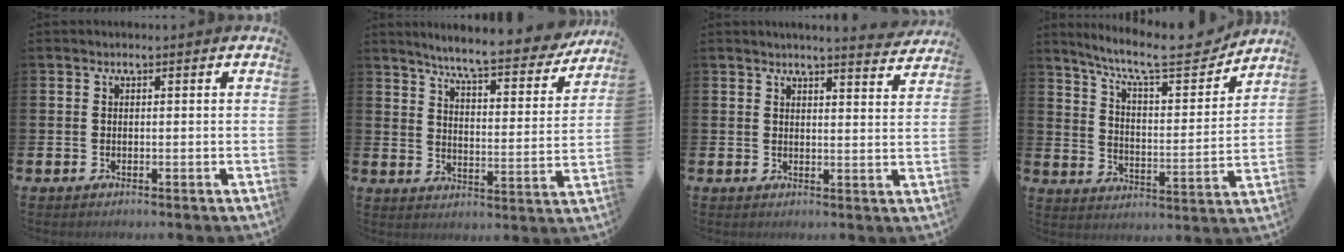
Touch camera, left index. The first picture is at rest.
{"total": 7.7, "force": [7.2, 0.3, 2.8], "torque": [-0.073, -0.055, 0.118]}
{"total": 4.0, "force": [3.9, -0.4, 0.4], "torque": [-0.009, -0.026, 0.068]}
{"total": 10.7, "force": [9.4, 1.8, 4.7], "torque": [-0.108, -0.064, 0.157]}